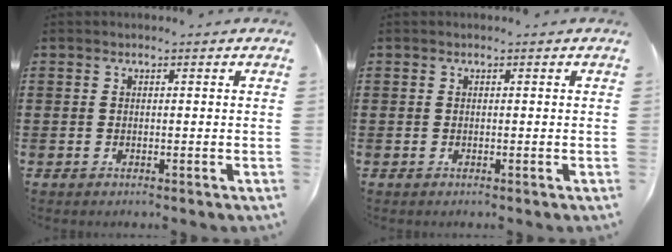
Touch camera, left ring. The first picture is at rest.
{"total": 0.0}